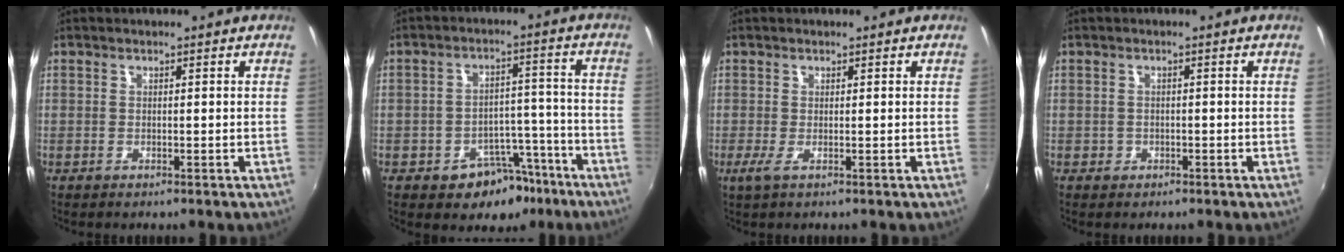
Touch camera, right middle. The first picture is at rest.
{"total": 9.9, "force": [-6.3, 6.4, 4.0], "torque": [-0.063, 0.032, -0.069]}
{"total": 1.3, "force": [-0.1, -0.1, 1.3], "torque": [-0.027, -0.005, -0.004]}
{"total": 1.6, "force": [-0.7, 1.4, 0.3], "torque": [-0.008, -0.002, -0.007]}